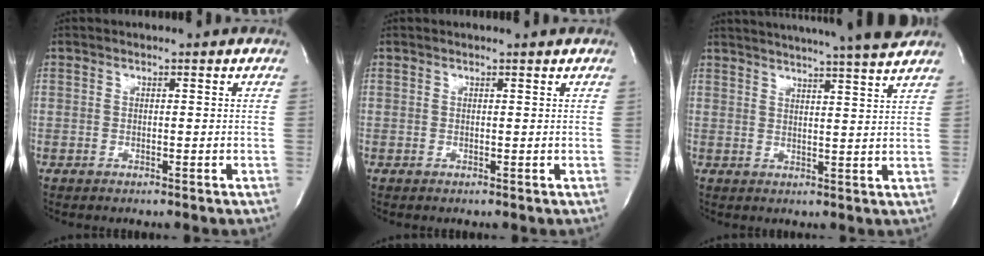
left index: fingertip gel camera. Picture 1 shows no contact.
{"total": 0.6, "force": [0.6, -0.1, 0.1], "torque": [-0.008, -0.004, 0.008]}
{"total": 17.4, "force": [15.7, -0.9, 7.5], "torque": [-0.128, -0.017, 0.204]}